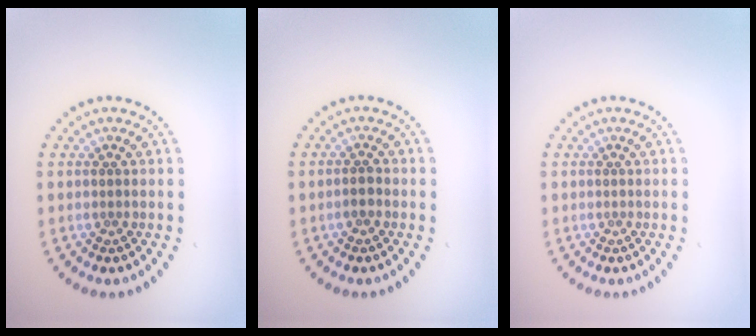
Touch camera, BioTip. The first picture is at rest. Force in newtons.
{"total": 1.2, "press": 1.0, "slide": 0.6}
{"total": 0.0}